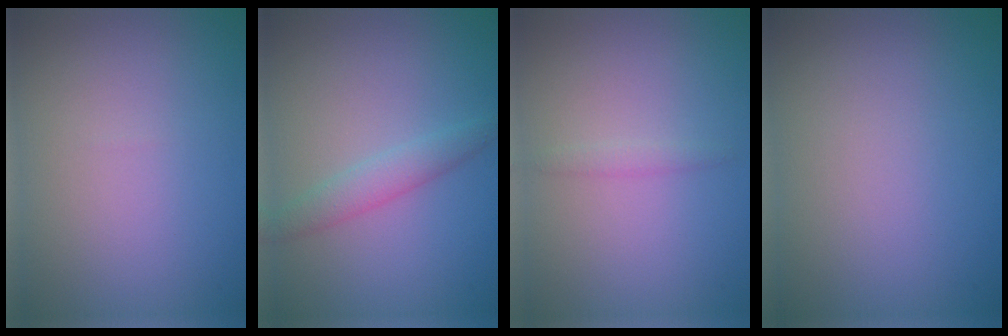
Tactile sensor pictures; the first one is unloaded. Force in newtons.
{"total": 2.1, "press": 2.1, "slide": 0.0}
{"total": 0.7, "press": 0.7, "slide": 0.0}
{"total": 0.0}